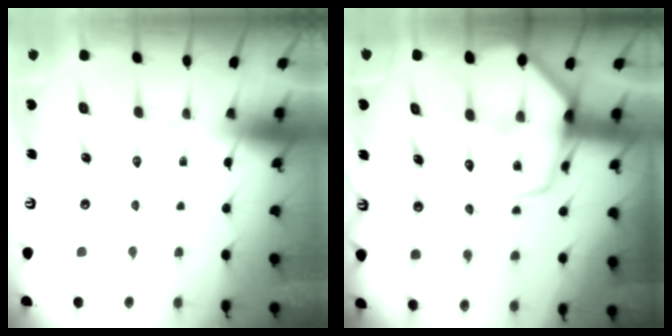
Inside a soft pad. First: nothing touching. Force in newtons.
{"total": 9.5, "press": 9.5, "slide": 1.0}